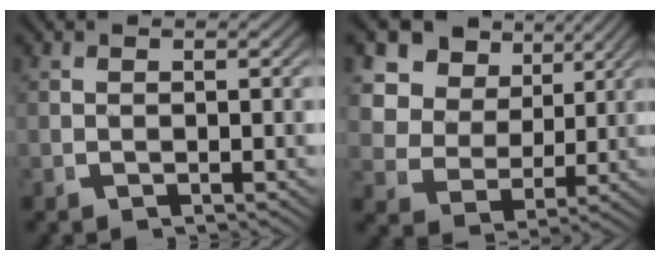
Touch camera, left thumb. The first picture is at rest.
{"total": 10.8, "force": [3.2, 8.6, 5.8], "torque": [-0.143, -0.023, 0.055]}